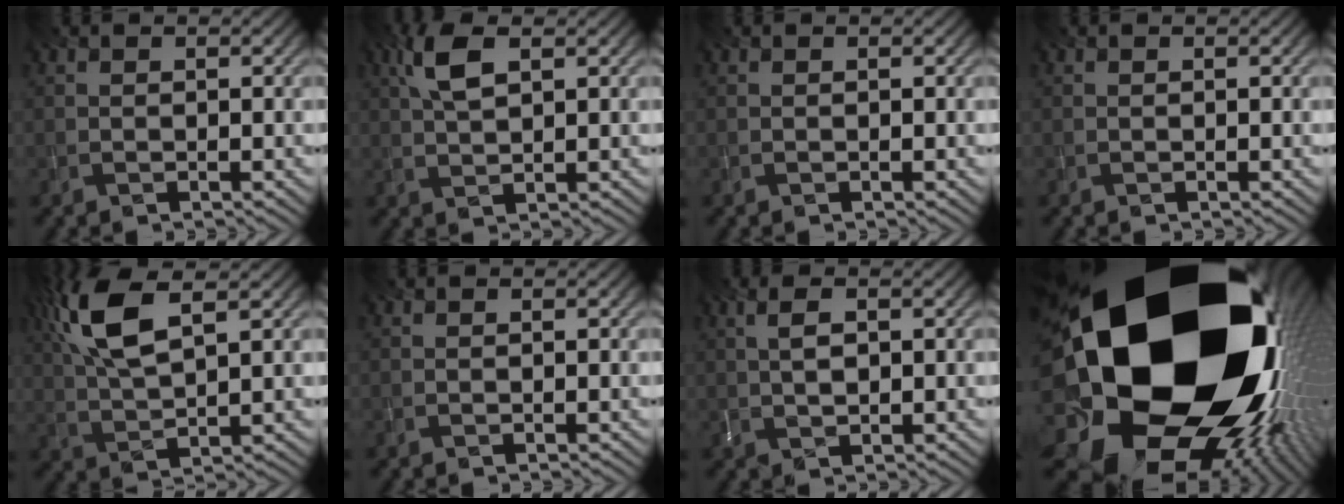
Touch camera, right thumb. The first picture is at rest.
{"total": 4.8, "force": [2.0, 1.9, 3.9], "torque": [-0.097, 0.008, 0.039]}
{"total": 0.0}
{"total": 0.0}
{"total": 10.1, "force": [4.4, 3.7, 8.3], "torque": [-0.201, 0.019, 0.088]}
{"total": 0.0}
{"total": 3.0, "force": [0.7, 1.3, 2.6], "torque": [-0.062, 0.003, 0.017]}
{"total": 24.8, "force": [2.5, 18.5, 16.4], "torque": [-0.270, -0.115, 0.012]}